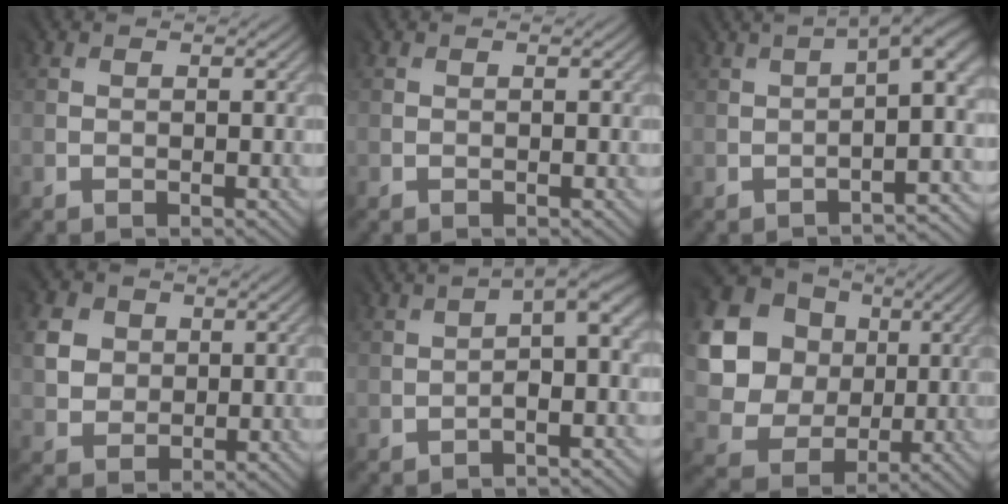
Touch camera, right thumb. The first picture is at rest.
{"total": 0.0}
{"total": 5.6, "force": [-1.7, 1.1, 5.2], "torque": [-0.045, 0.009, -0.024]}
{"total": 3.8, "force": [1.5, 3.5, 0.2], "torque": [-0.029, 0.001, 0.023]}
{"total": 2.1, "force": [-1.1, -0.1, 1.8], "torque": [-0.023, 0.009, -0.022]}
{"total": 17.4, "force": [5.3, 15.5, 6.0], "torque": [-0.234, 0.040, 0.112]}